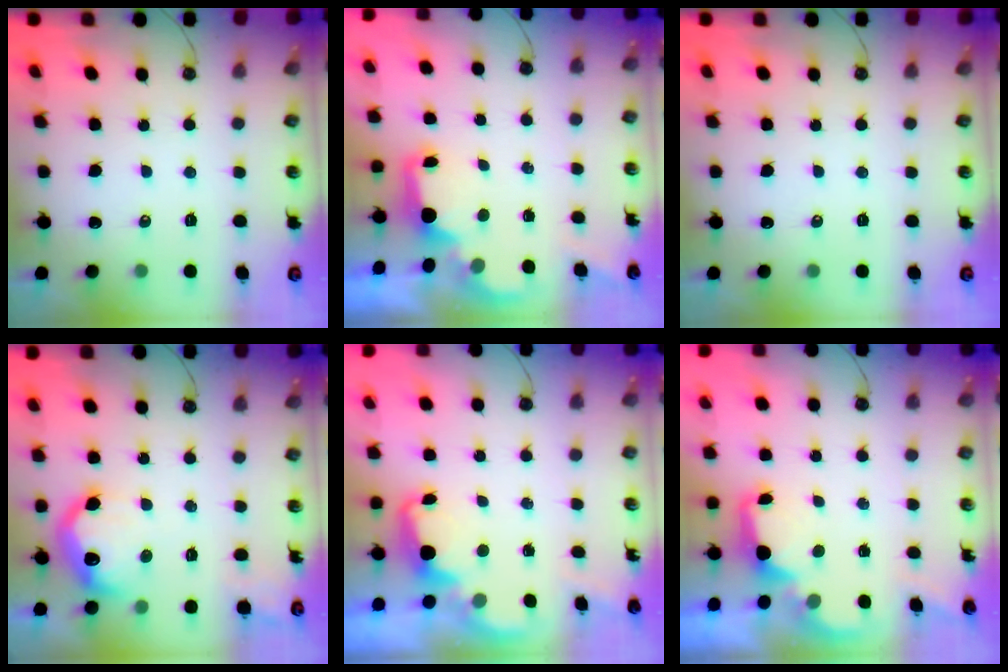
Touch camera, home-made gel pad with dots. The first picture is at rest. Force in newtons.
{"total": 2.3, "press": 2.2, "slide": 0.8}
{"total": 0.0}
{"total": 11.9, "press": 11.9, "slide": 0.8}
{"total": 2.4, "press": 2.3, "slide": 0.5}
{"total": 2.6, "press": 2.5, "slide": 0.6}